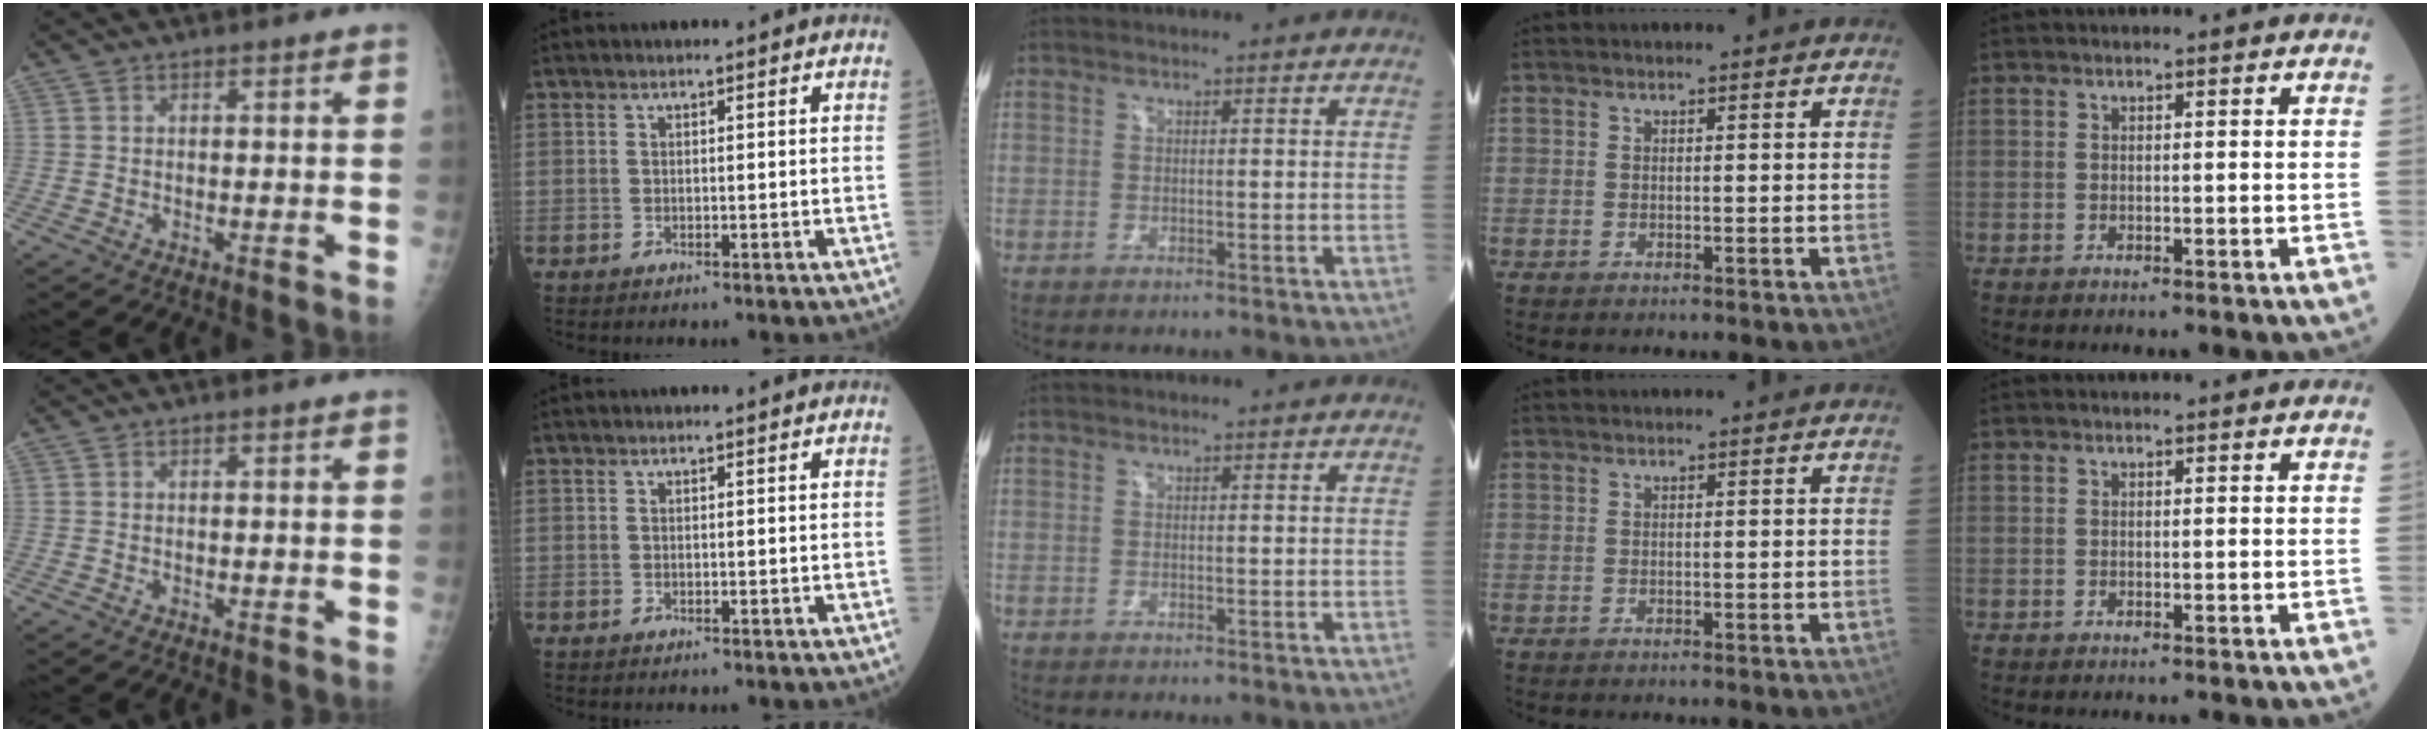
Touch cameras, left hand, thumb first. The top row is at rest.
{}